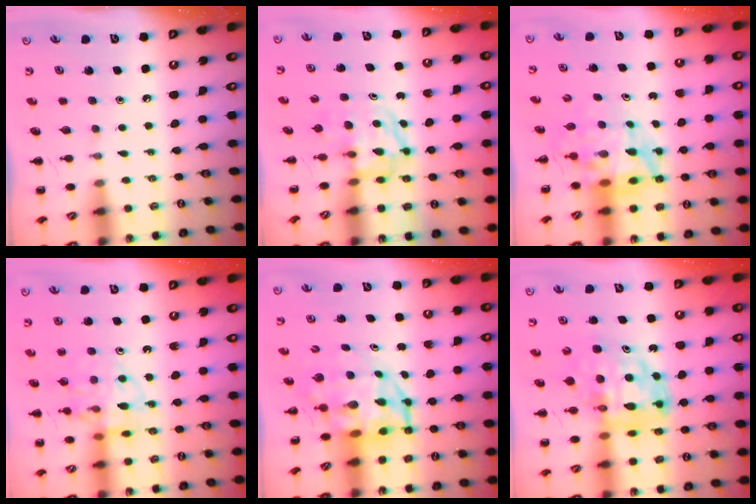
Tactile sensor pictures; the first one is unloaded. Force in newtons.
{"total": 4.0, "press": 4.0, "slide": 0.5}
{"total": 6.9, "press": 6.5, "slide": 2.1}
{"total": 13.6, "press": 13.5, "slide": 1.7}
{"total": 5.4, "press": 5.0, "slide": 1.8}
{"total": 11.7, "press": 11.2, "slide": 3.3}